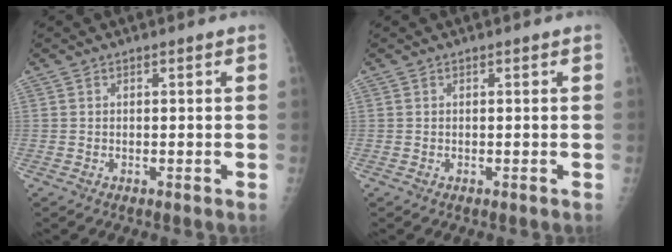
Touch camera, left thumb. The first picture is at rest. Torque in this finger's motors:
{"motor_torque": [-0.04, 0.05, -0.03, -0.01, 0.00]}